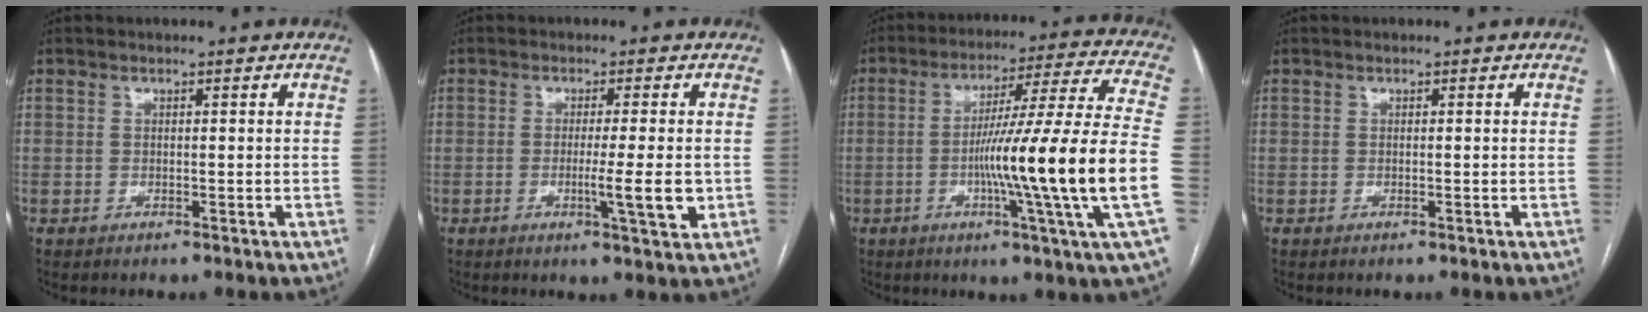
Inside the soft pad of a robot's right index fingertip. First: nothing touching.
{"total": 5.8, "force": [-1.2, -0.2, 5.7], "torque": [-0.089, -0.010, -0.017]}
{"total": 21.0, "force": [-4.4, -2.5, 20.4], "torque": [-0.294, -0.005, -0.085]}
{"total": 0.0}